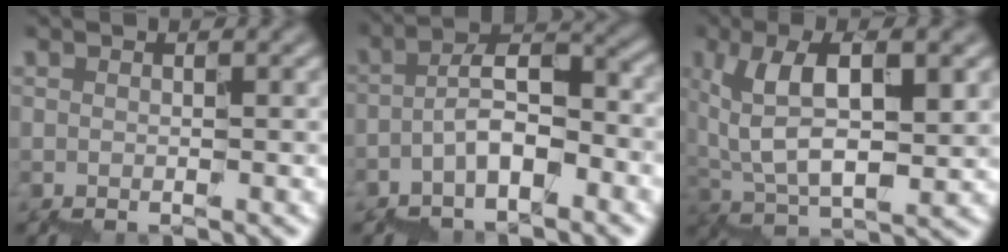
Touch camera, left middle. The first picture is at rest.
{"total": 4.2, "force": [-2.4, 1.5, 3.0], "torque": [-0.062, 0.024, -0.049]}
{"total": 6.3, "force": [2.4, 2.5, 5.2], "torque": [-0.113, 0.013, 0.047]}